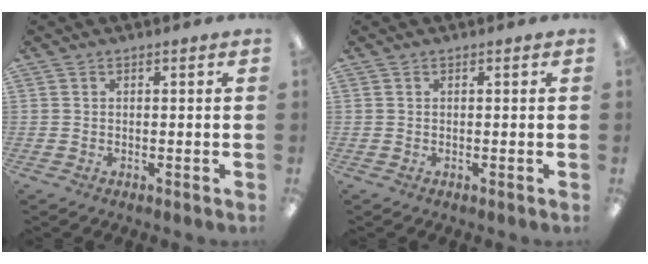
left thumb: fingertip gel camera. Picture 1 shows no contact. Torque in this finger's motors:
{"motor_torque": [0.00, 0.00, 0.00, 0.00, 0.00]}